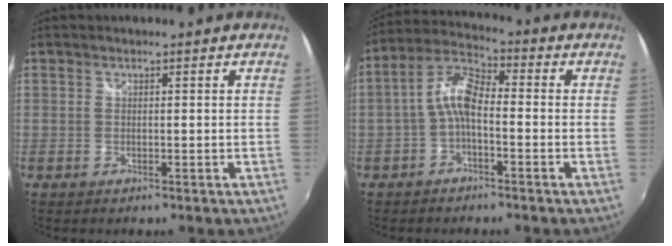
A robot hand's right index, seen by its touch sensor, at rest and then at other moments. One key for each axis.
{"total": 7.0, "fx": -1.8, "fy": 2.9, "fz": 6.1, "tx": -0.137, "ty": 0.022, "tz": -0.039}